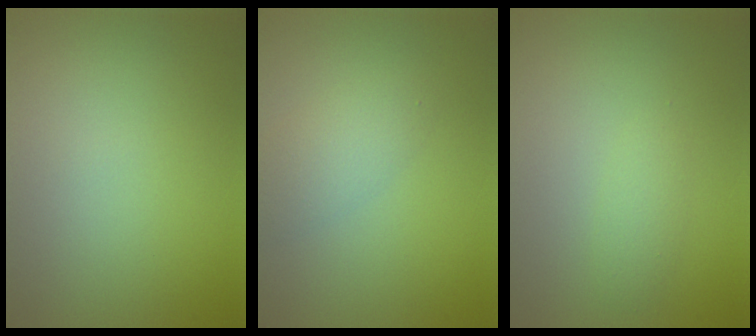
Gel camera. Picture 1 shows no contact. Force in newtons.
{"total": 2.2, "press": 2.2, "slide": 0.2}
{"total": 1.1, "press": 1.0, "slide": 0.1}